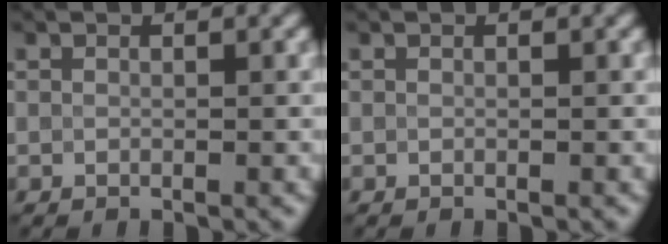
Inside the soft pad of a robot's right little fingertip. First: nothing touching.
{"total": 0.0}